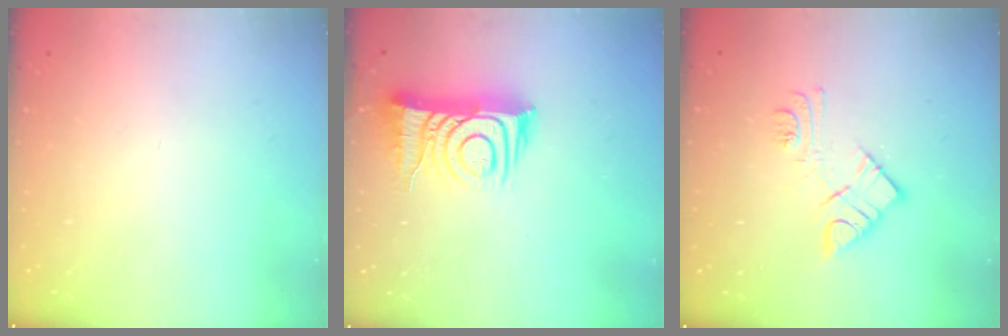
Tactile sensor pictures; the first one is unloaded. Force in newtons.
{"total": 12.6, "press": 12.6, "slide": 0.9}
{"total": 11.0, "press": 11.0, "slide": 0.6}